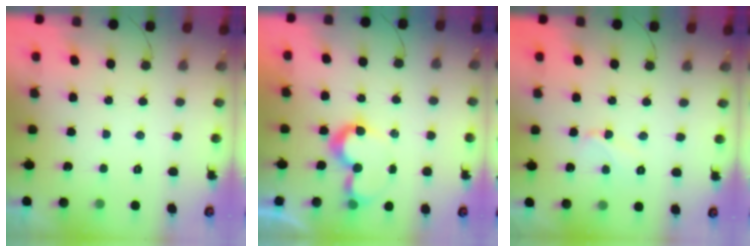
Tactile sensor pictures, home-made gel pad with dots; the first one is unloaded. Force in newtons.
{"total": 8.2, "press": 8.2, "slide": 0.3}
{"total": 5.9, "press": 5.9, "slide": 0.5}